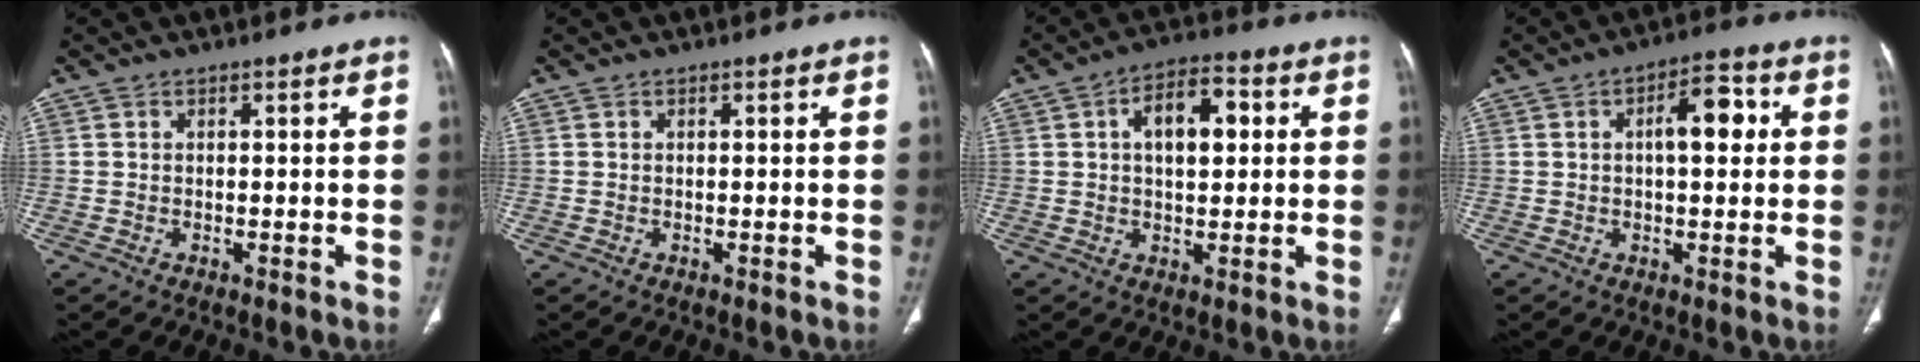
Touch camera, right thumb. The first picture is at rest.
{"total": 0.0}
{"total": 9.2, "force": [2.0, 4.8, 7.6], "torque": [-0.098, 0.012, 0.026]}
{"total": 7.4, "force": [1.3, 3.4, 6.5], "torque": [-0.084, 0.014, 0.013]}